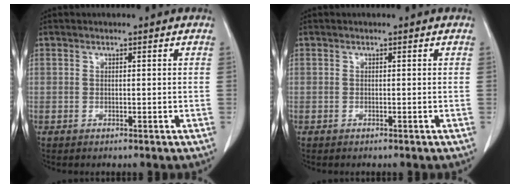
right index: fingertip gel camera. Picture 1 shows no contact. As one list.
[{"total": 0.0}]